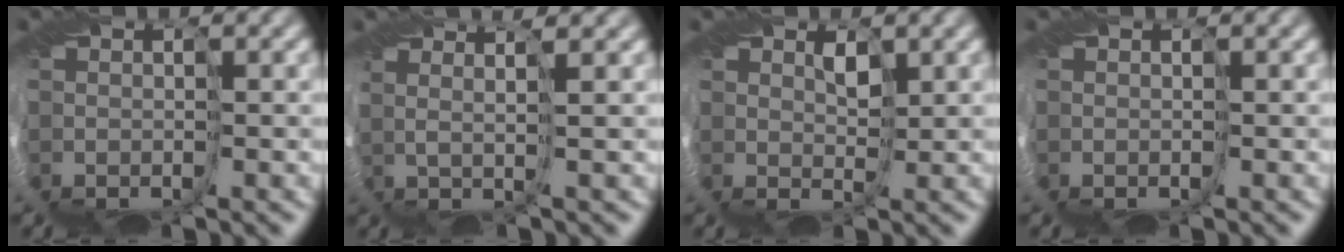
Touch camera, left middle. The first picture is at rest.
{"total": 3.1, "force": [1.9, 0.1, 2.5], "torque": [-0.035, 0.025, 0.011]}
{"total": 1.1, "force": [1.1, -0.2, 0.1], "torque": [-0.007, 0.003, 0.025]}
{"total": 0.0}